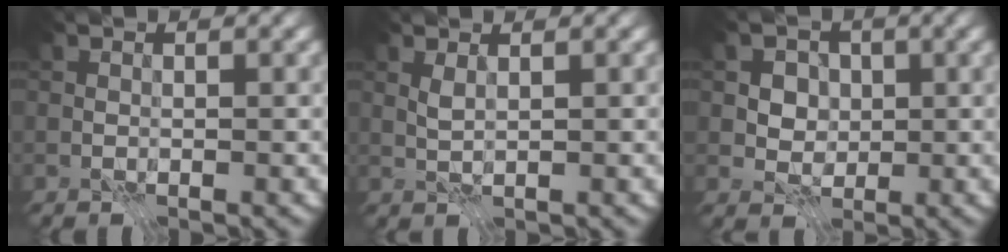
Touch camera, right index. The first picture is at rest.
{"total": 1.1, "force": [0.5, 0.2, 0.9], "torque": [-0.027, 0.001, 0.012]}
{"total": 3.9, "force": [1.0, 3.2, 2.0], "torque": [-0.028, 0.005, 0.012]}